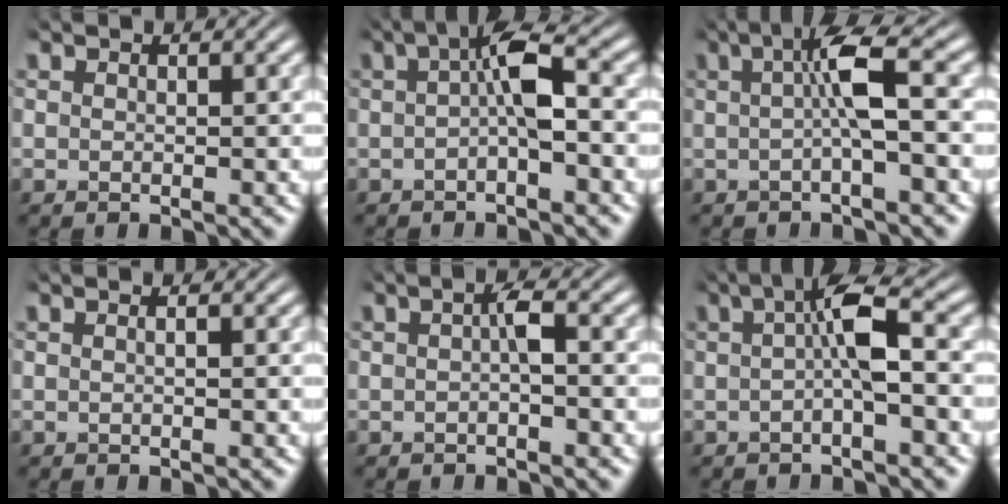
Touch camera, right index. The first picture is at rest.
{"total": 4.2, "force": [0.5, 0.9, 4.1], "torque": [-0.066, 0.009, 0.004]}
{"total": 4.8, "force": [1.1, 0.5, 4.6], "torque": [-0.078, 0.014, 0.013]}
{"total": 0.9, "force": [0.1, 0.4, 0.8], "torque": [-0.012, 0.005, 0.000]}
{"total": 1.4, "force": [0.0, 0.3, 1.3], "torque": [-0.024, 0.001, 0.000]}
{"total": 4.7, "force": [0.9, 0.8, 4.6], "torque": [-0.072, 0.014, 0.007]}